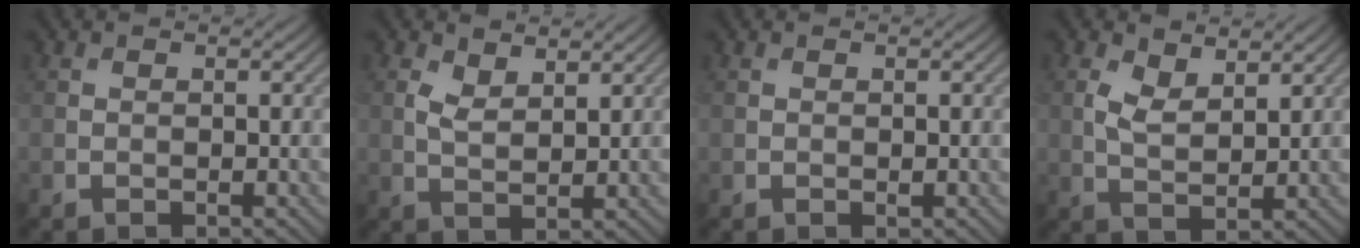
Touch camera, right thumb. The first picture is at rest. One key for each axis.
{"total": 3.2, "fx": 1.9, "fy": 1.4, "fz": 2.2, "tx": -0.054, "ty": -0.004, "tz": 0.041}
{"total": 0.0}
{"total": 4.2, "fx": 2.2, "fy": 1.9, "fz": 3.0, "tx": -0.074, "ty": -0.003, "tz": 0.045}